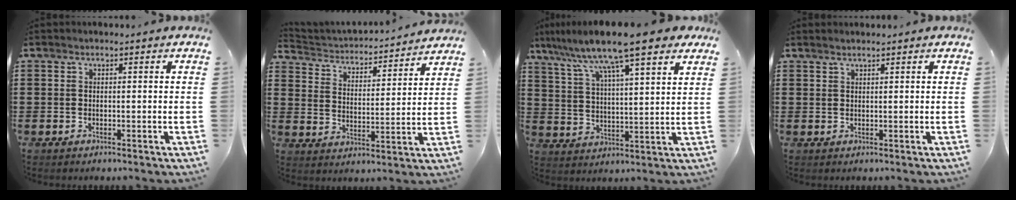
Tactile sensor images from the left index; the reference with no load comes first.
{"total": 2.8, "force": [2.8, 0.4, -0.1], "torque": [-0.021, -0.030, 0.038]}
{"total": 11.0, "force": [8.8, 1.0, 6.5], "torque": [-0.152, -0.043, 0.144]}
{"total": 1.1, "force": [1.0, 0.0, 0.5], "torque": [-0.010, 0.000, 0.018]}